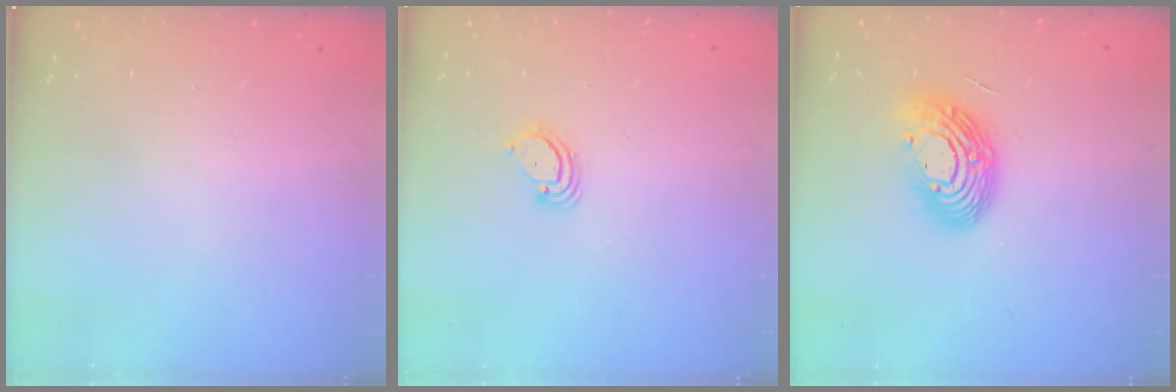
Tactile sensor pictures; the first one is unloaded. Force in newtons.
{"total": 2.8, "press": 2.8, "slide": 0.3}
{"total": 14.2, "press": 14.2, "slide": 1.1}